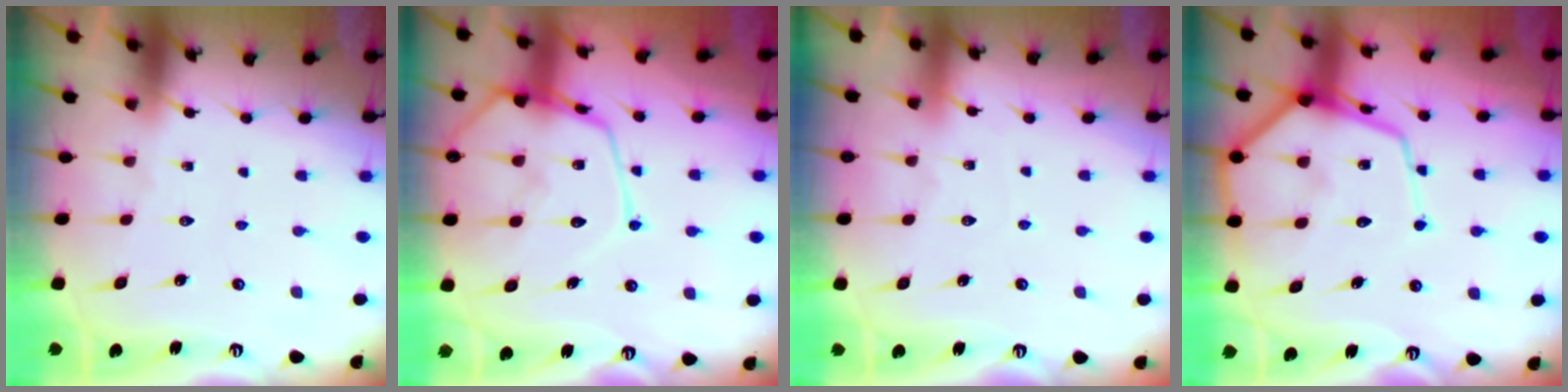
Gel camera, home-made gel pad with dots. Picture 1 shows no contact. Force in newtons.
{"total": 17.1, "press": 17.1, "slide": 1.7}
{"total": 2.9, "press": 2.9, "slide": 0.3}
{"total": 14.1, "press": 14.0, "slide": 1.6}